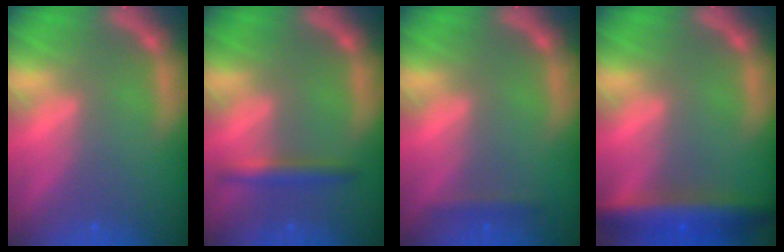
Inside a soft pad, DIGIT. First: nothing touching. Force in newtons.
{"total": 2.4}
{"total": 1.4}
{"total": 6.5}